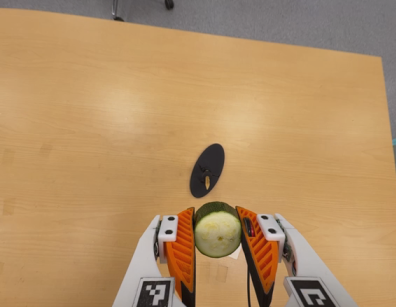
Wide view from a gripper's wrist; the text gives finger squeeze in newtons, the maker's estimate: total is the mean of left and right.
{"total": 12.2, "left": 11.1, "right": 13.4}